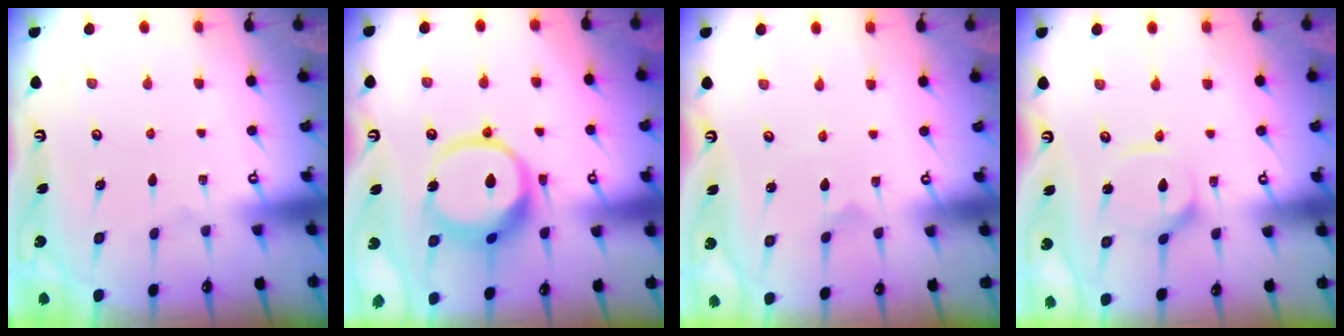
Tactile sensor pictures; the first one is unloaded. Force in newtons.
{"total": 13.7, "press": 13.6, "slide": 1.6}
{"total": 1.6, "press": 1.6, "slide": 0.0}
{"total": 4.8, "press": 4.8, "slide": 0.3}